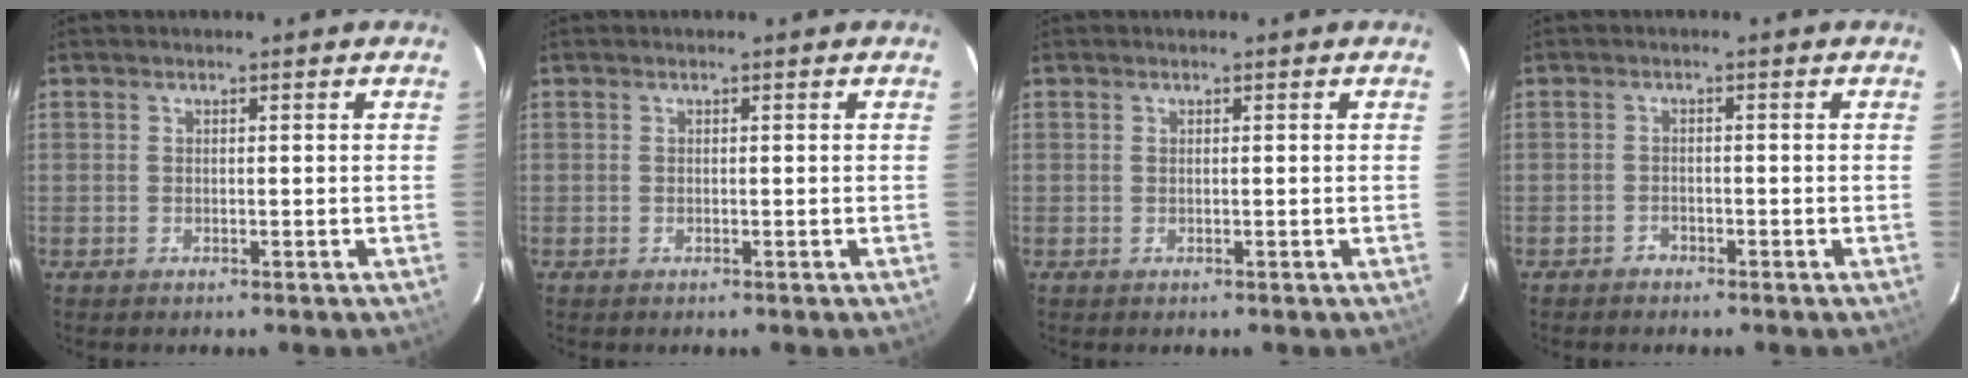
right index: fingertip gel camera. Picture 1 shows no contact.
{"total": 0.0}
{"total": 0.0}
{"total": 1.5, "force": [-1.3, 0.9, -0.1], "torque": [-0.002, 0.007, -0.022]}